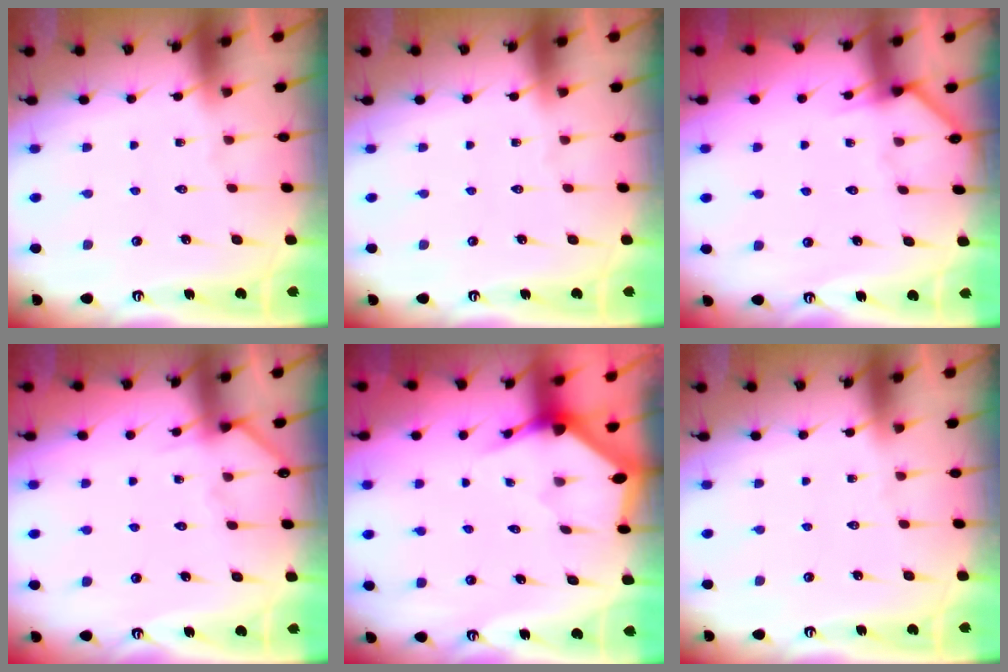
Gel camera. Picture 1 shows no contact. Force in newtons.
{"total": 0.0}
{"total": 4.9, "press": 4.9, "slide": 0.4}
{"total": 3.1, "press": 3.1, "slide": 0.3}
{"total": 3.1, "press": 3.1, "slide": 0.2}
{"total": 0.0}